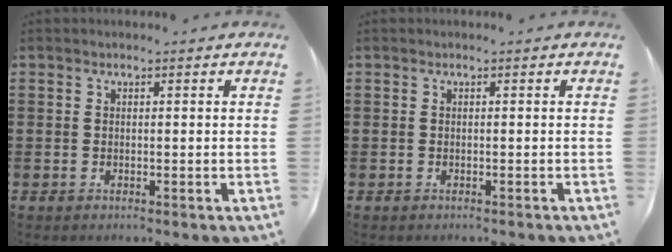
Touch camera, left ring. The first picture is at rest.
{"total": 0.0}